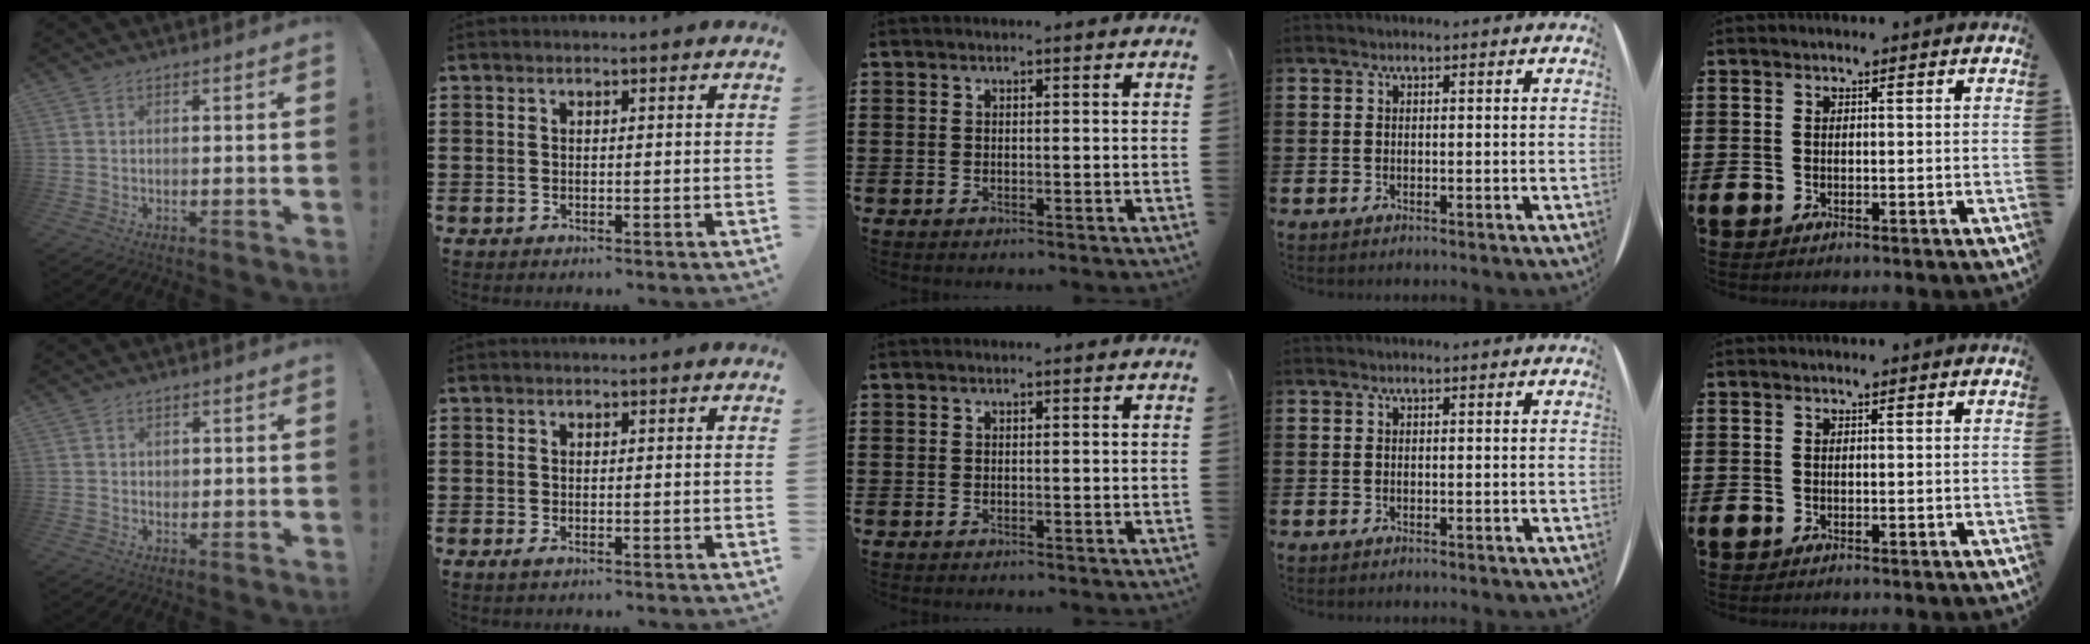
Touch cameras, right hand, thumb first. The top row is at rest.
{"thumb": {"total": 0.9, "force": [0.3, 0.9, 0.2], "torque": [0.004, -0.001, 0.004]}, "index": {"total": 0.6, "force": [-0.2, 0.3, 0.5], "torque": [-0.009, -0.003, -0.003]}}